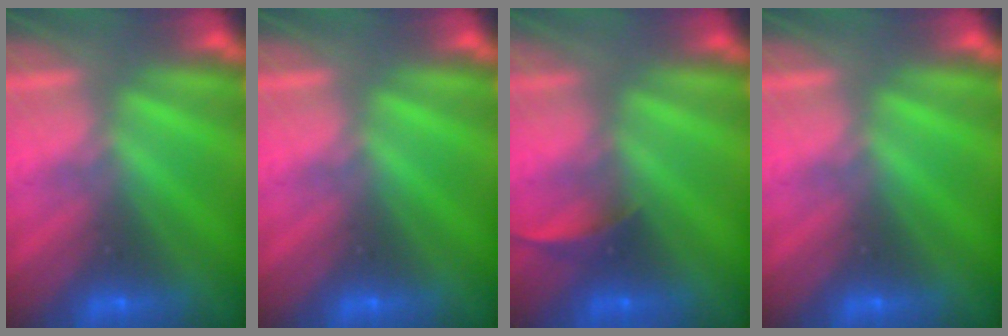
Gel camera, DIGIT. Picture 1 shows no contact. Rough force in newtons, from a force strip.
{"total": 0.0}
{"total": 1.8}
{"total": 0.0}